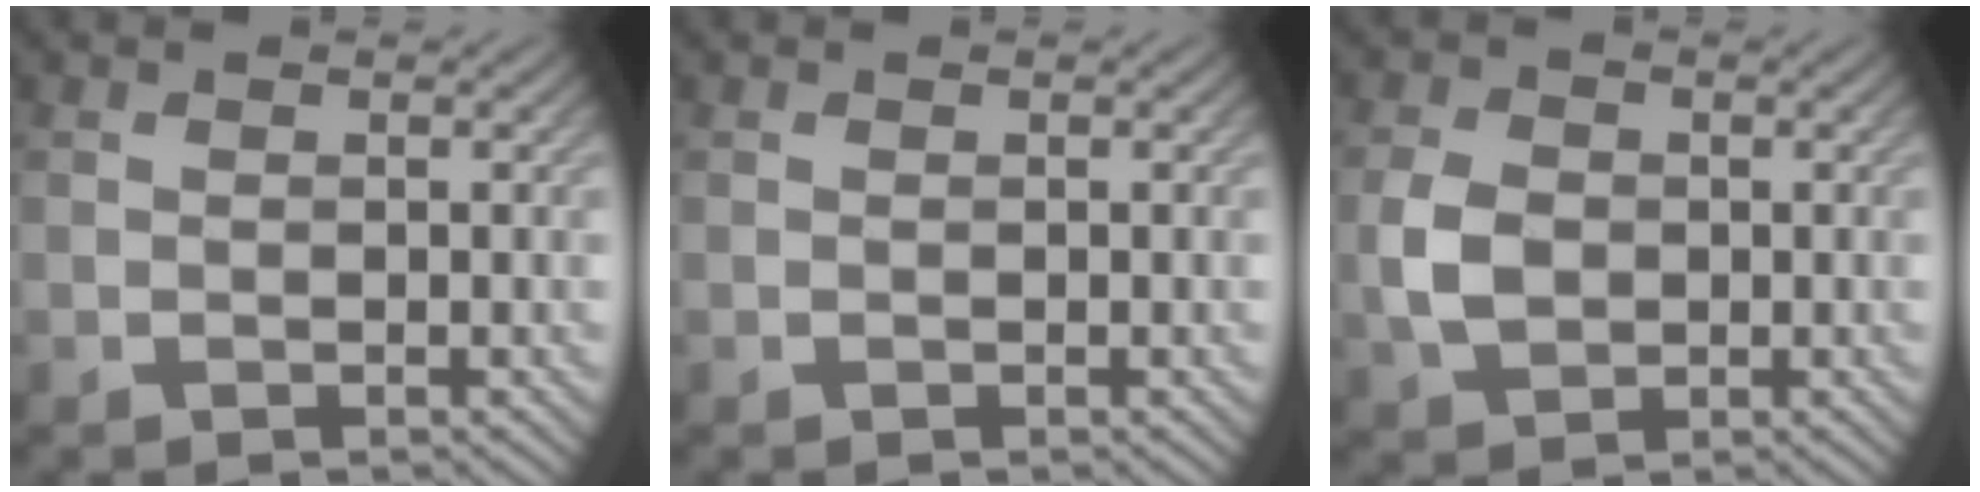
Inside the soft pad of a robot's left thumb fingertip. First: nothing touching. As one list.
[{"total": 0.0}, {"total": 4.4, "force": [-0.4, 3.3, 2.8], "torque": [-0.072, -0.003, -0.010]}]